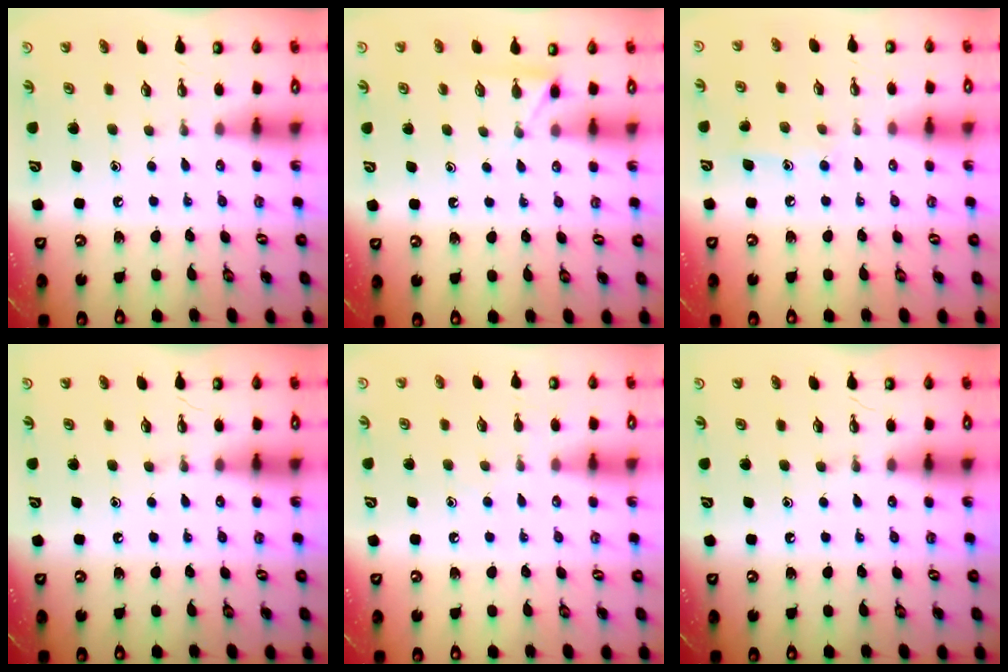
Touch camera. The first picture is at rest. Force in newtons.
{"total": 3.8, "press": 3.8, "slide": 0.4}
{"total": 7.0, "press": 7.0, "slide": 0.1}
{"total": 0.0}
{"total": 4.8, "press": 4.7, "slide": 0.5}
{"total": 0.0}